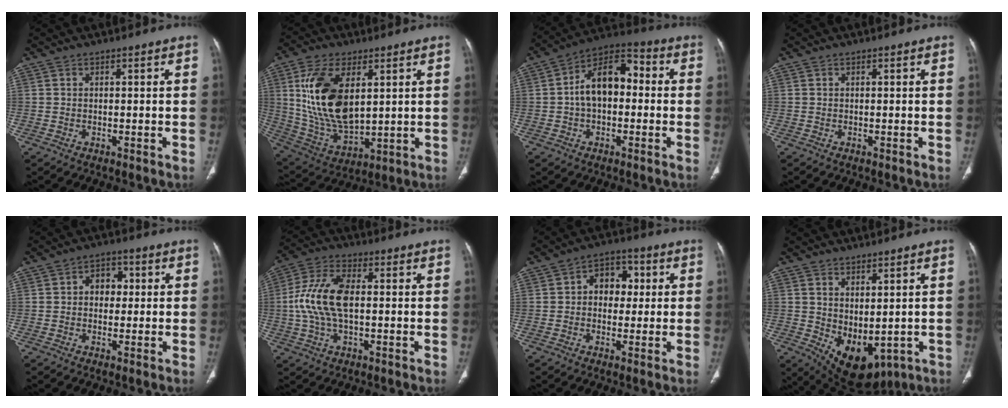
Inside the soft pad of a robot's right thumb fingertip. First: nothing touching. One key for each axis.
{"total": 18.3, "fx": 4.6, "fy": 9.8, "fz": 14.7, "tx": -0.271, "ty": -0.021, "tz": 0.101}
{"total": 12.4, "fx": 0.1, "fy": 7.8, "fz": 9.6, "tx": -0.140, "ty": 0.040, "tz": -0.014}
{"total": 0.0}
{"total": 5.3, "fx": 0.6, "fy": 4.1, "fz": 3.3, "tx": -0.019, "ty": 0.012, "tz": 0.003}
{"total": 11.7, "fx": 0.2, "fy": 6.0, "fz": 10.0, "tx": -0.214, "ty": 0.020, "tz": 0.001}
{"total": 7.8, "fx": 1.1, "fy": 5.9, "fz": 5.0, "tx": -0.033, "ty": 0.017, "tz": 0.011}
{"total": 10.2, "fx": -1.2, "fy": 5.9, "fz": 8.2, "tx": -0.106, "ty": -0.009, "tz": 0.015}